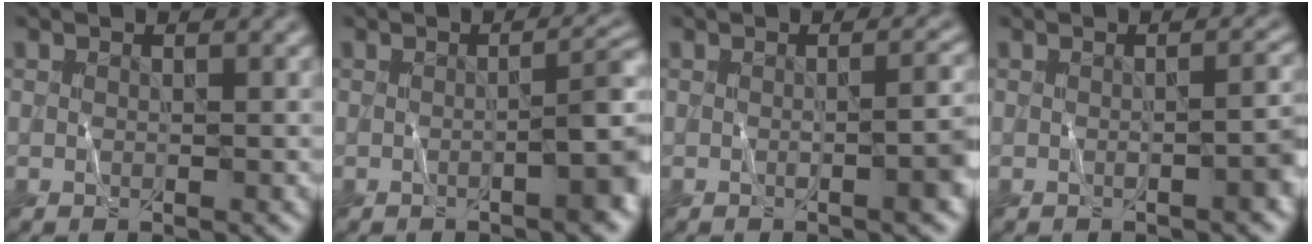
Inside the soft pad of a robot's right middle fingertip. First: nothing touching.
{"total": 4.5, "force": [-1.0, 1.0, 4.2], "torque": [-0.050, 0.012, -0.016]}
{"total": 3.2, "force": [-0.5, 0.8, 3.1], "torque": [-0.035, 0.007, -0.010]}
{"total": 2.5, "force": [-0.6, 0.7, 2.3], "torque": [-0.027, 0.007, -0.009]}